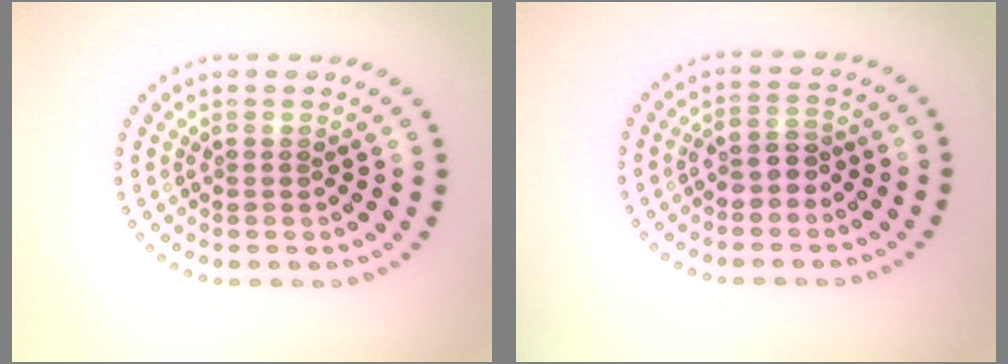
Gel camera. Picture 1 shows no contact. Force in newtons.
{"total": 2.1, "press": 2.0, "slide": 0.8}